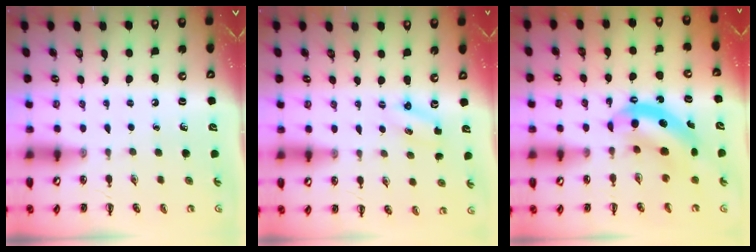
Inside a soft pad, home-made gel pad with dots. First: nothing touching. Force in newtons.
{"total": 2.1, "press": 2.0, "slide": 0.6}
{"total": 8.5, "press": 8.4, "slide": 1.5}